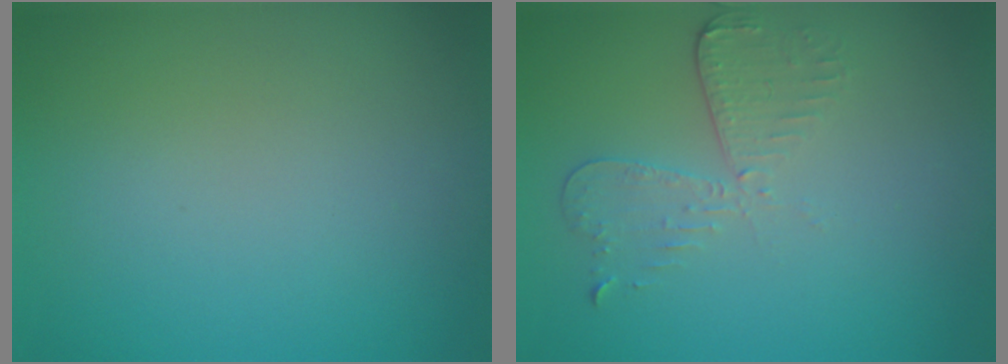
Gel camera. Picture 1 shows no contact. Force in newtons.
{"total": 2.9, "press": 2.6, "slide": 1.4}